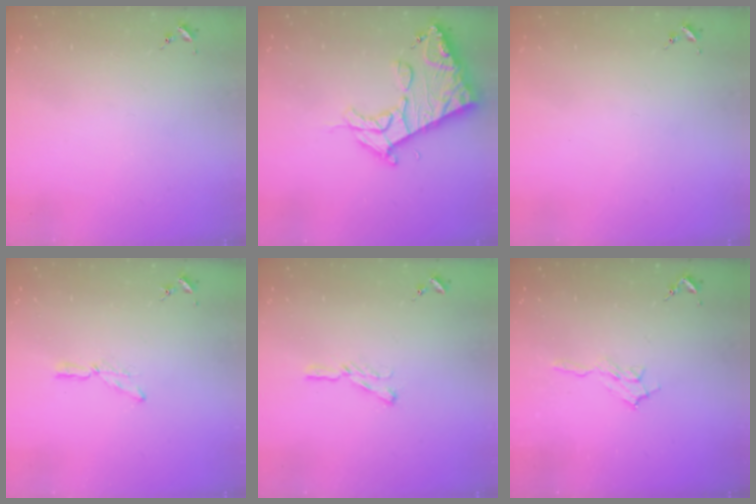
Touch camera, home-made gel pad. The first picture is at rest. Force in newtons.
{"total": 15.7, "press": 15.6, "slide": 1.7}
{"total": 0.0}
{"total": 6.9, "press": 6.9, "slide": 0.4}
{"total": 4.7, "press": 4.6, "slide": 0.6}
{"total": 6.5, "press": 6.5, "slide": 0.8}